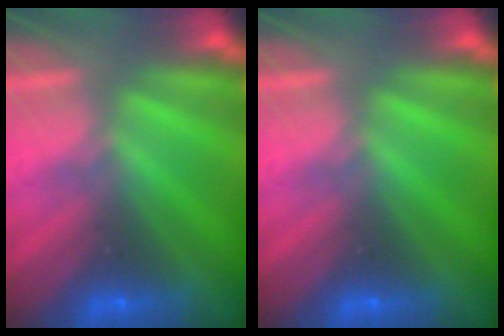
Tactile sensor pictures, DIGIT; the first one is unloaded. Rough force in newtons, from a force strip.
{"total": 0.0}